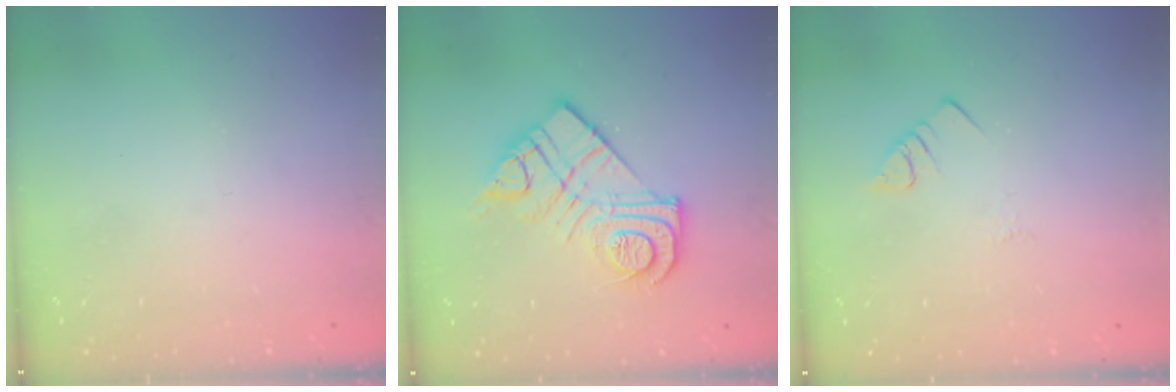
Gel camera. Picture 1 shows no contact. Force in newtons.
{"total": 15.8, "press": 15.7, "slide": 1.0}
{"total": 2.4, "press": 2.3, "slide": 0.4}